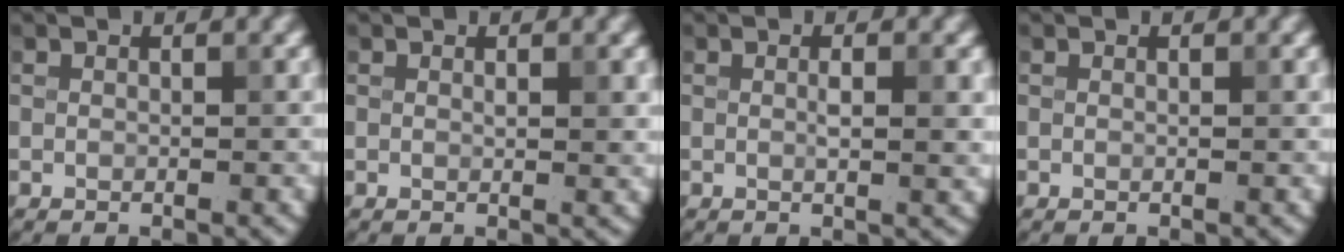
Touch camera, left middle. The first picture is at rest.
{"total": 1.0, "force": [0.3, 0.2, 0.9], "torque": [-0.013, -0.004, 0.006]}
{"total": 2.1, "force": [0.2, 0.4, 2.0], "torque": [-0.032, -0.001, 0.004]}
{"total": 0.0}